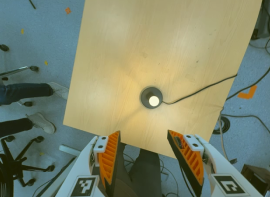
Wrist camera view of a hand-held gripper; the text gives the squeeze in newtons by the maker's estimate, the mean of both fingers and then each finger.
{"total": 0.0}